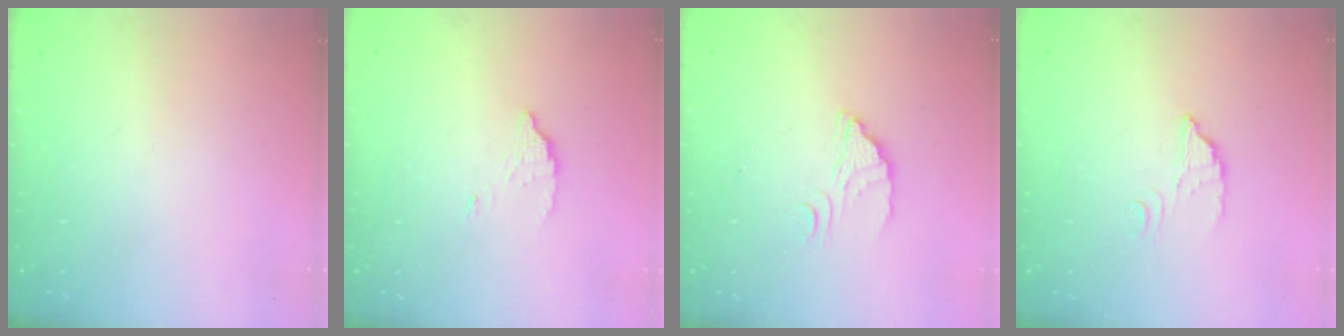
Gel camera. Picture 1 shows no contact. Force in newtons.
{"total": 2.8, "press": 2.8, "slide": 0.2}
{"total": 2.8, "press": 2.8, "slide": 0.0}
{"total": 3.0, "press": 3.0, "slide": 0.2}